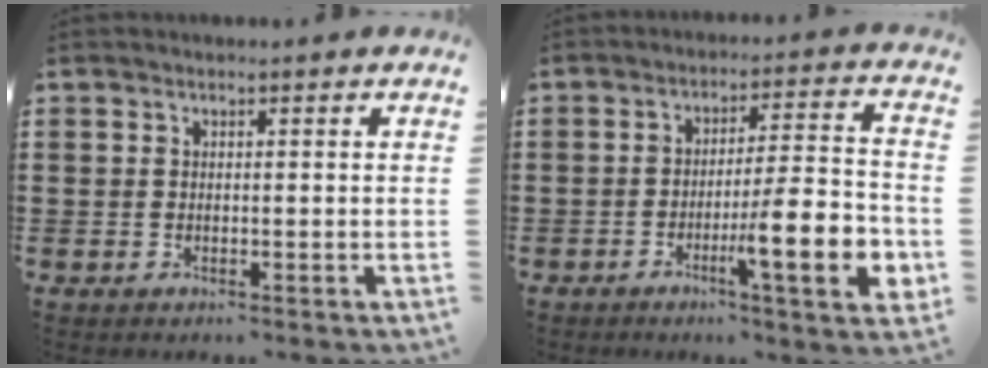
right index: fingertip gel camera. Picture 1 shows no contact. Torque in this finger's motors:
{"motor_torque": [2.14, 0.00, 0.44, 0.15]}